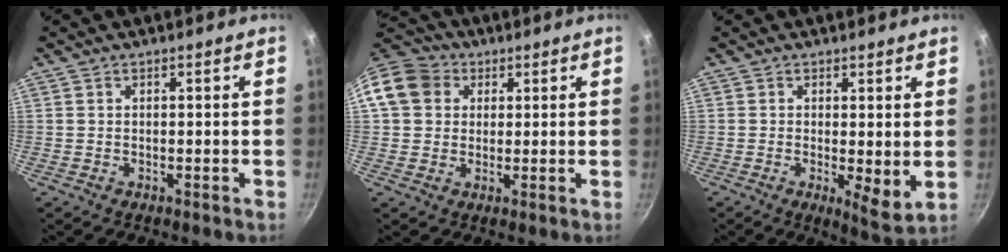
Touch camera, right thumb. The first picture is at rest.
{"total": 11.4, "force": [2.9, 9.6, 5.3], "torque": [-0.086, 0.022, 0.037]}
{"total": 5.9, "force": [0.1, 1.9, 5.6], "torque": [-0.081, -0.025, 0.004]}